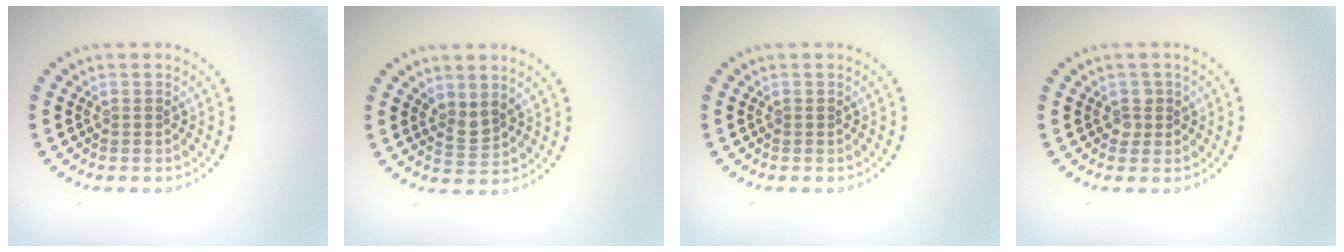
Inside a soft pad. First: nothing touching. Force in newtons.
{"total": 1.8, "press": 1.4, "slide": 1.2}
{"total": 0.0}
{"total": 1.2, "press": 1.1, "slide": 0.4}